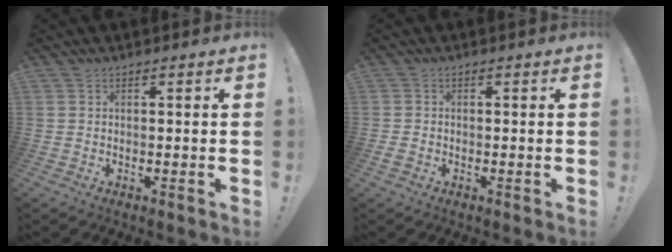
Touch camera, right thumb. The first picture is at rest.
{"total": 1.5, "force": [-0.7, 1.0, 0.9], "torque": [-0.014, 0.004, -0.013]}